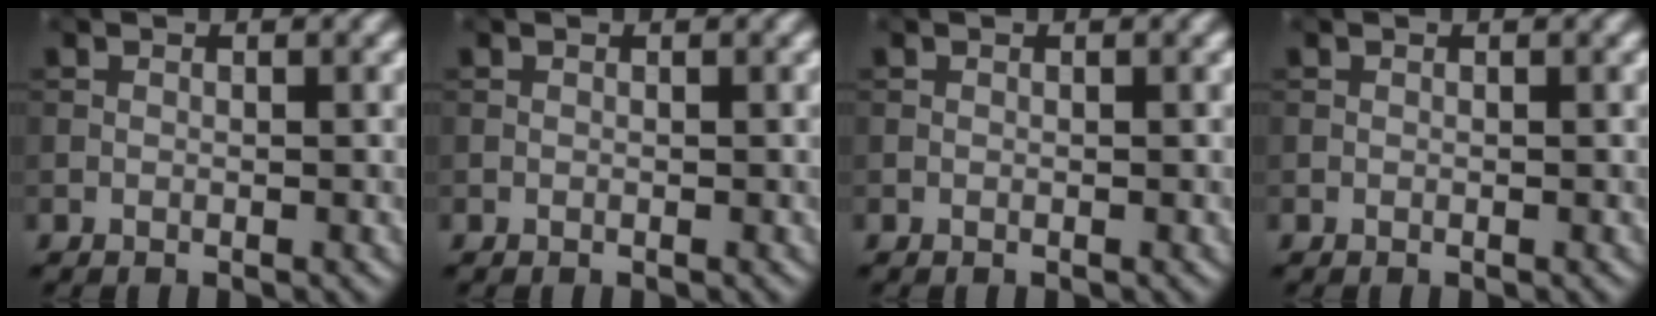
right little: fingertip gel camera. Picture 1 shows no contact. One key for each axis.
{"total": 0.0}
{"total": 0.0}
{"total": 0.0}